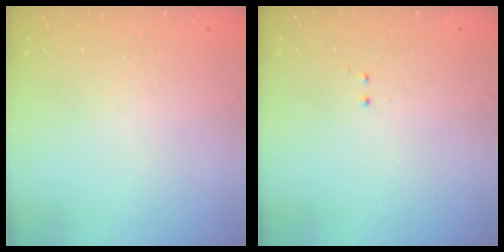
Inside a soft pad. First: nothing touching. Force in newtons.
{"total": 0.5, "press": 0.5, "slide": 0.3}